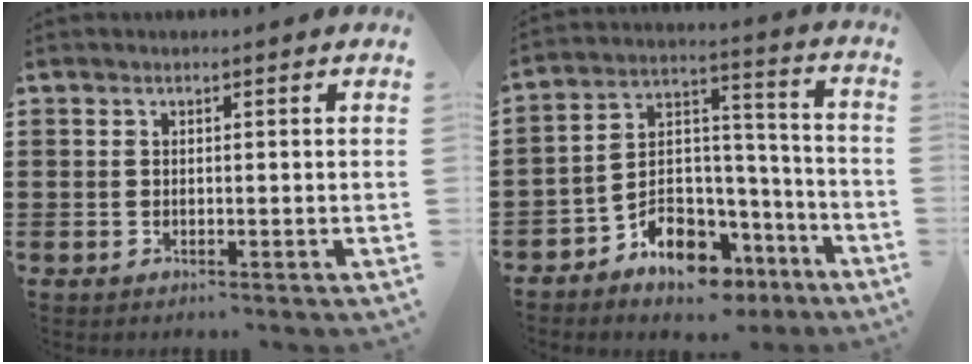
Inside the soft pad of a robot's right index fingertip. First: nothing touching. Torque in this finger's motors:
{"motor_torque": [-0.12, 0.21, 0.76, 0.04]}